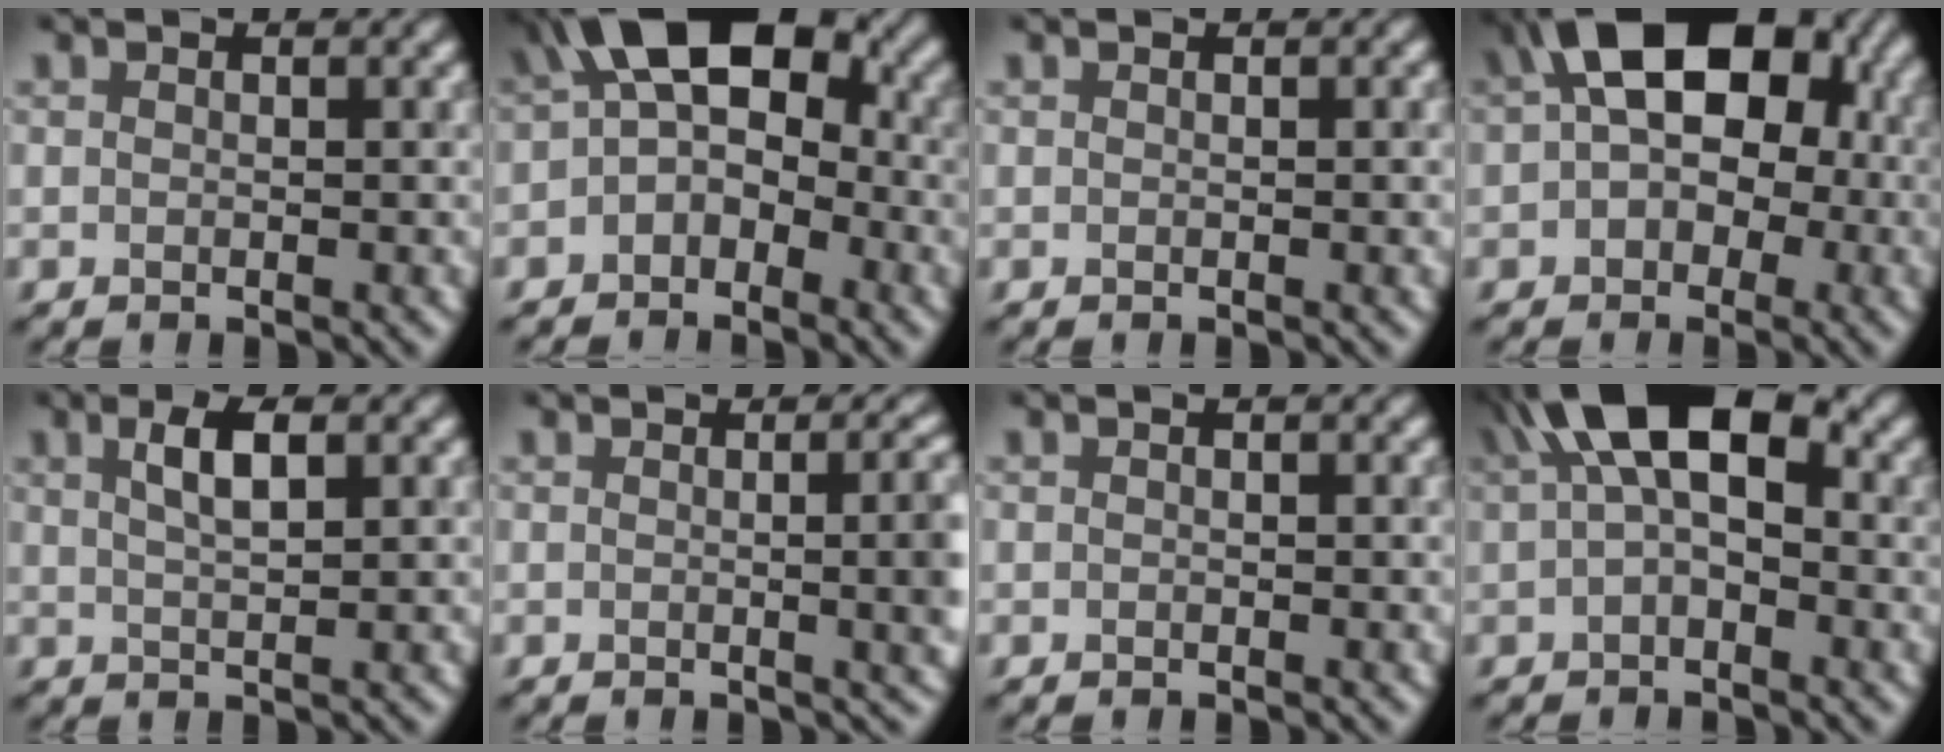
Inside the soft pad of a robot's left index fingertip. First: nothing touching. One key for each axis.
{"total": 8.7, "fx": 0.7, "fy": 5.3, "fz": 6.9, "tx": -0.091, "ty": 0.035, "tz": -0.009}
{"total": 0.8, "fx": 0.1, "fy": 0.3, "fz": 0.7, "tx": -0.004, "ty": 0.001, "tz": -0.003}
{"total": 12.1, "fx": 2.2, "fy": 7.8, "fz": 9.0, "tx": -0.115, "ty": 0.031, "tz": 0.023}
{"total": 2.6, "fx": 1.3, "fy": 0.6, "fz": 2.2, "tx": -0.036, "ty": 0.010, "tz": 0.026}
{"total": 5.7, "fx": -0.2, "fy": 2.3, "fz": 5.2, "tx": -0.035, "ty": 0.008, "tz": -0.002}
{"total": 0.0}
{"total": 8.2, "fx": 2.4, "fy": 3.8, "fz": 6.9, "tx": -0.119, "ty": 0.034, "tz": 0.026}